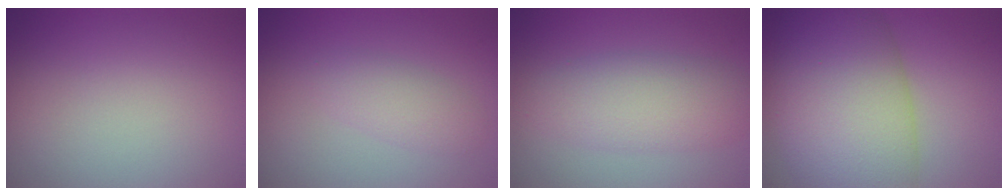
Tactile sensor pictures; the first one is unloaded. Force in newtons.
{"total": 2.2, "press": 2.2, "slide": 0.2}
{"total": 4.8, "press": 4.8, "slide": 0.3}
{"total": 12.2, "press": 12.2, "slide": 0.3}